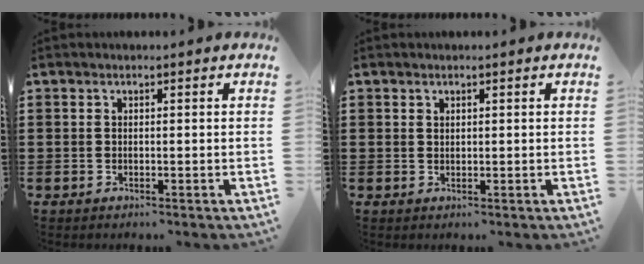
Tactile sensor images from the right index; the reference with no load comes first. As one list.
[{"total": 0.7, "force": [0.5, 0.4, 0.1], "torque": [-0.004, 0.000, 0.011]}]